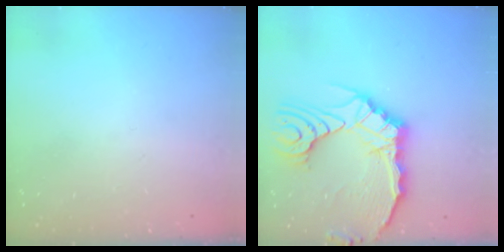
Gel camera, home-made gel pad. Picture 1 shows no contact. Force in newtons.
{"total": 17.7, "press": 17.5, "slide": 2.2}